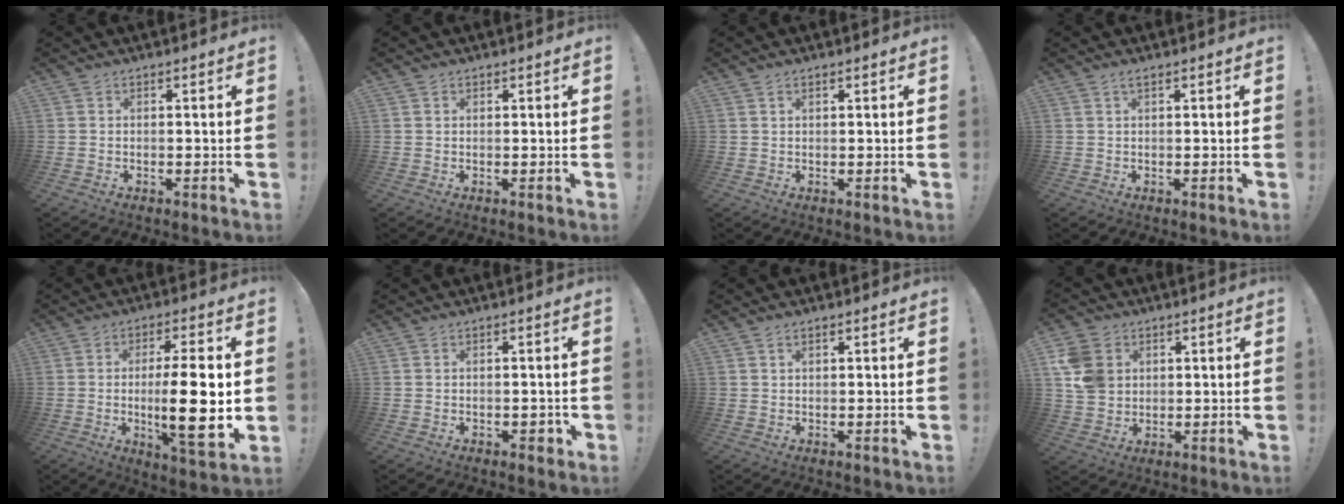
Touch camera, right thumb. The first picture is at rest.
{"total": 0.6, "force": [0.5, 0.4, 0.1], "torque": [0.005, -0.003, 0.007]}
{"total": 0.9, "force": [0.6, 0.5, 0.5], "torque": [-0.003, -0.003, 0.010]}
{"total": 1.2, "force": [0.6, 0.2, 1.0], "torque": [-0.021, 0.001, 0.010]}
{"total": 17.2, "force": [-0.7, 3.3, 16.9], "torque": [-0.280, -0.014, -0.016]}
{"total": 1.8, "force": [-0.4, 1.2, 1.2], "torque": [-0.015, 0.004, -0.007]}
{"total": 1.2, "force": [0.8, 0.6, 0.7], "torque": [-0.007, -0.003, 0.014]}
{"total": 9.9, "force": [3.1, 8.5, 4.1], "torque": [-0.076, -0.007, 0.066]}